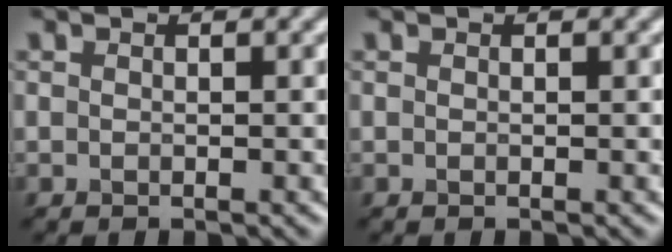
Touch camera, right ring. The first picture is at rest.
{"total": 0.0}